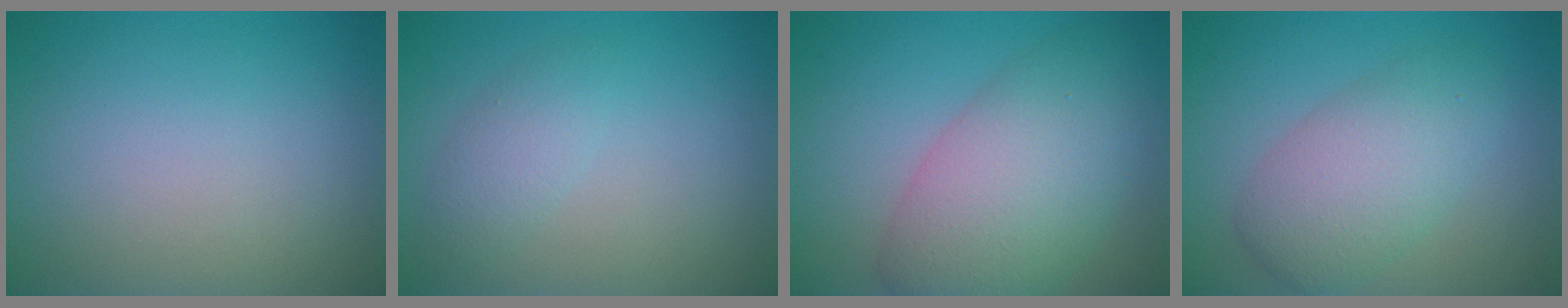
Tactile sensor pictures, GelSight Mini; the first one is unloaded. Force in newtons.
{"total": 2.0, "press": 2.0, "slide": 0.1}
{"total": 8.1, "press": 8.1, "slide": 0.4}
{"total": 5.2, "press": 5.2, "slide": 0.1}